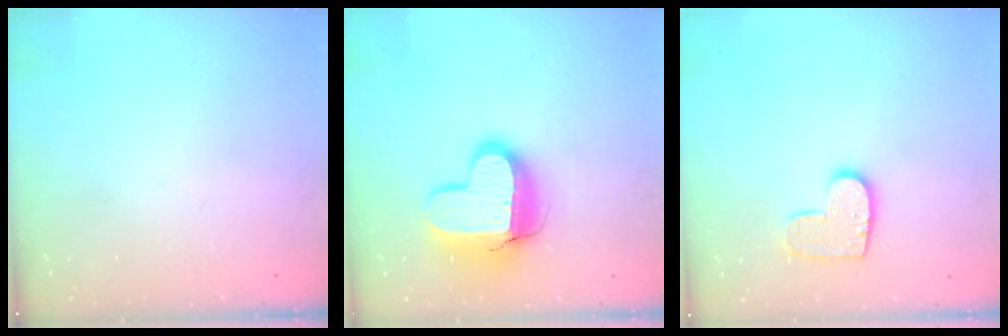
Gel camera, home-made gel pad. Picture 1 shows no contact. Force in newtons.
{"total": 14.6, "press": 14.5, "slide": 1.1}
{"total": 10.2, "press": 10.1, "slide": 0.5}